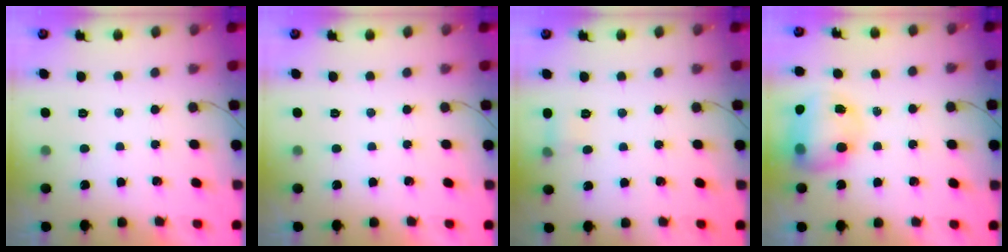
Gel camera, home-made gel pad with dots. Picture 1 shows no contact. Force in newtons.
{"total": 0.0}
{"total": 5.5, "press": 5.2, "slide": 1.7}
{"total": 10.1, "press": 9.7, "slide": 2.8}